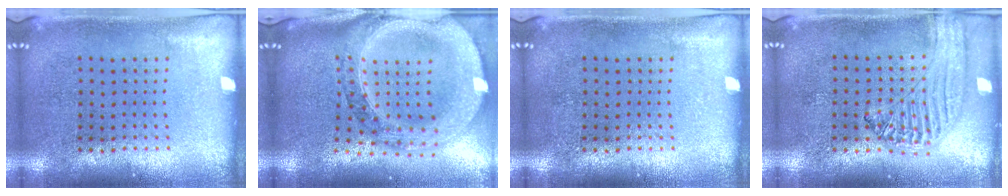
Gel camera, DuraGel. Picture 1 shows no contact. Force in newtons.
{"total": 3.6, "press": 2.9, "slide": 2.1}
{"total": 0.0}
{"total": 1.2, "press": 1.2, "slide": 0.1}